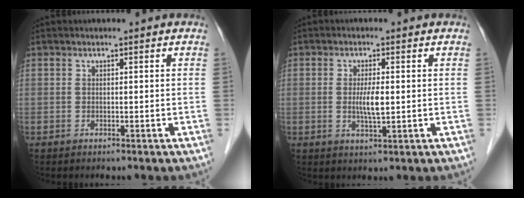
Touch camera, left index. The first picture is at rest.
{"total": 3.6, "force": [-0.1, 0.6, 3.6], "torque": [-0.069, -0.009, -0.001]}